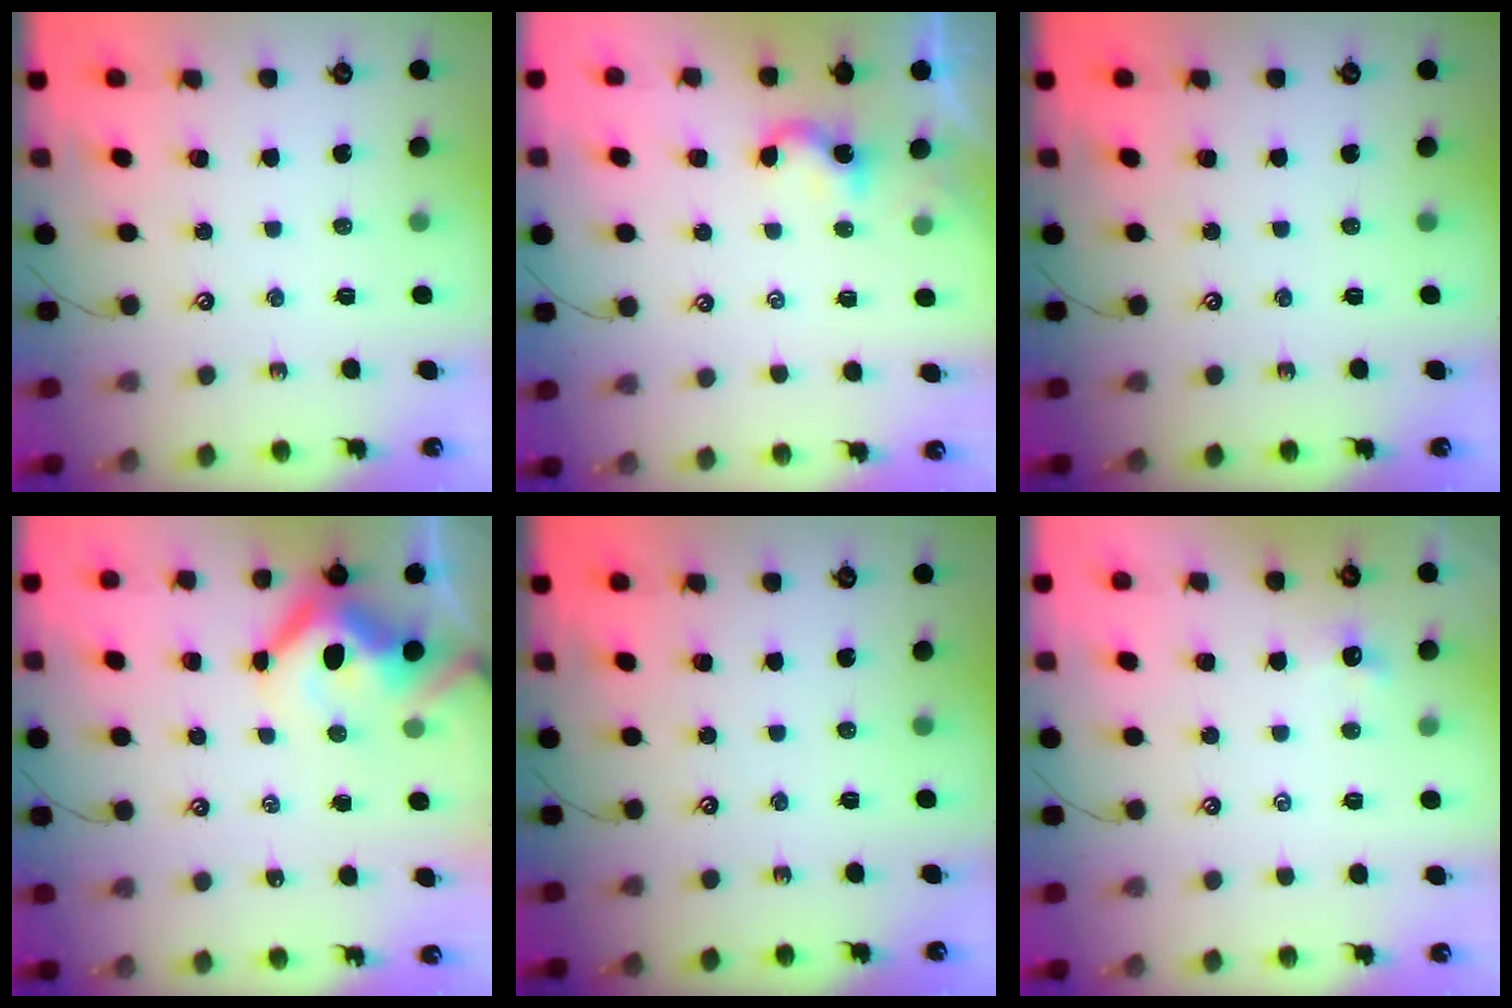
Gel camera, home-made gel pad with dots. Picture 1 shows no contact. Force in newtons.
{"total": 2.1, "press": 2.1, "slide": 0.4}
{"total": 0.0}
{"total": 9.9, "press": 9.8, "slide": 1.3}
{"total": 0.0}
{"total": 1.0, "press": 0.9, "slide": 0.4}